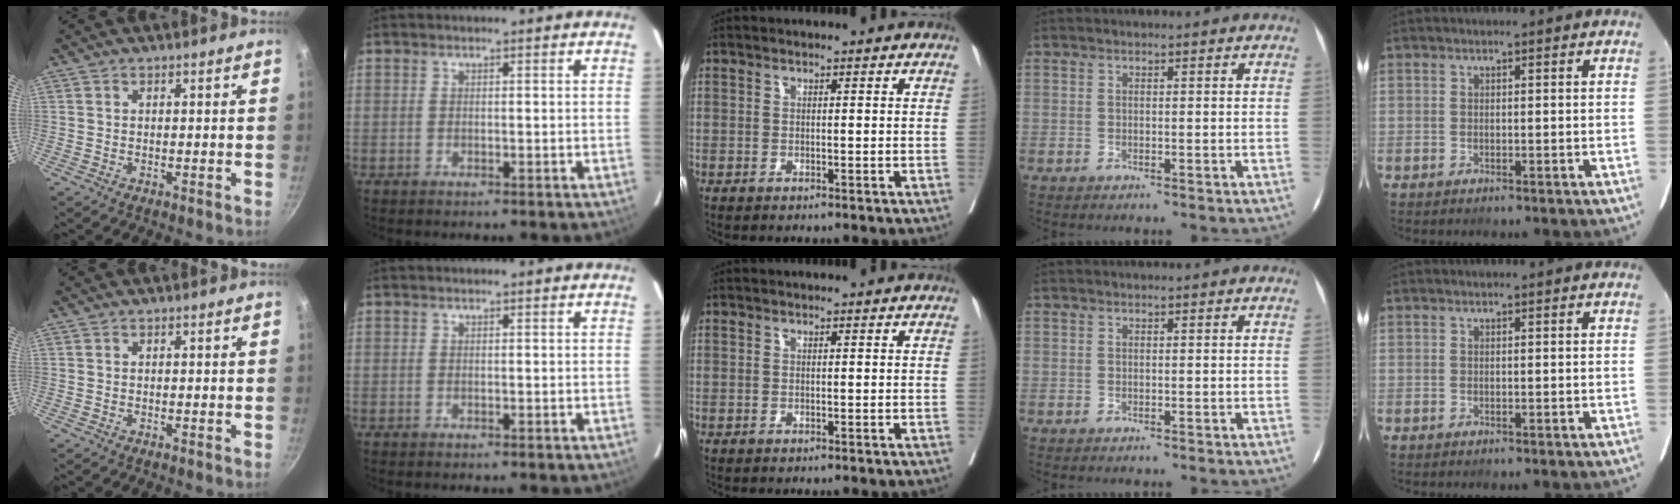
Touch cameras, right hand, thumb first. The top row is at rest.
{}